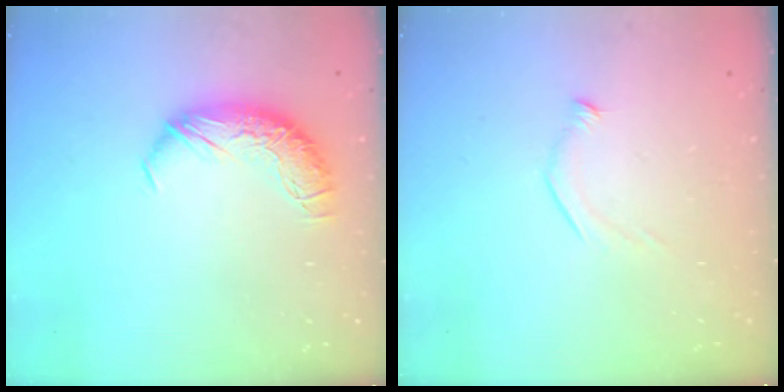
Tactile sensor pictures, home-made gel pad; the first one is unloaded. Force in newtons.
{"total": 7.2, "press": 7.2, "slide": 0.7}